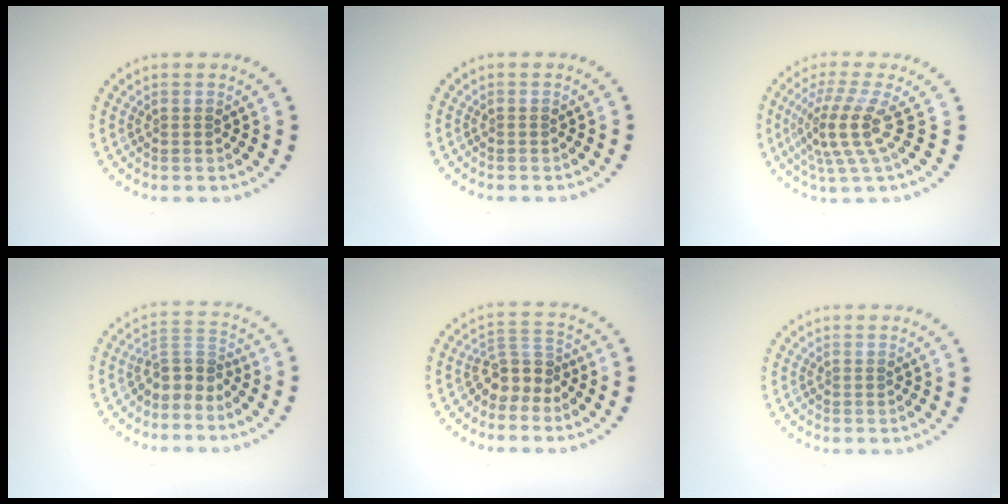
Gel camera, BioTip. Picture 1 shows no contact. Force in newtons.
{"total": 0.0}
{"total": 4.1, "press": 2.8, "slide": 3.1}
{"total": 2.9, "press": 2.0, "slide": 2.0}
{"total": 3.0, "press": 2.3, "slide": 1.9}
{"total": 0.0}